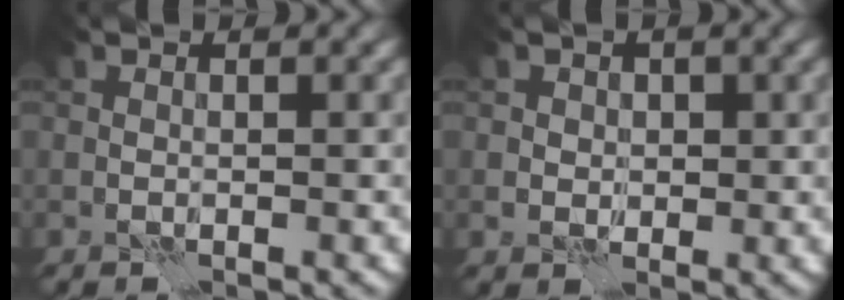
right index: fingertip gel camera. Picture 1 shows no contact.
{"total": 2.0, "force": [0.5, 1.7, 0.7], "torque": [-0.005, -0.004, 0.006]}